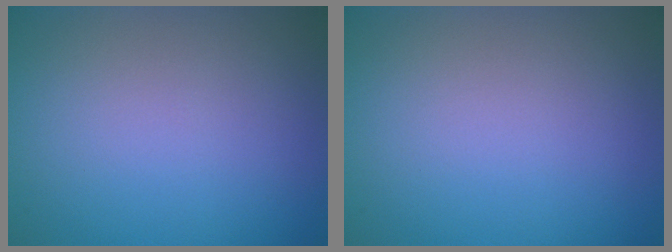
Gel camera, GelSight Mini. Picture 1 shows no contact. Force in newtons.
{"total": 0.0}